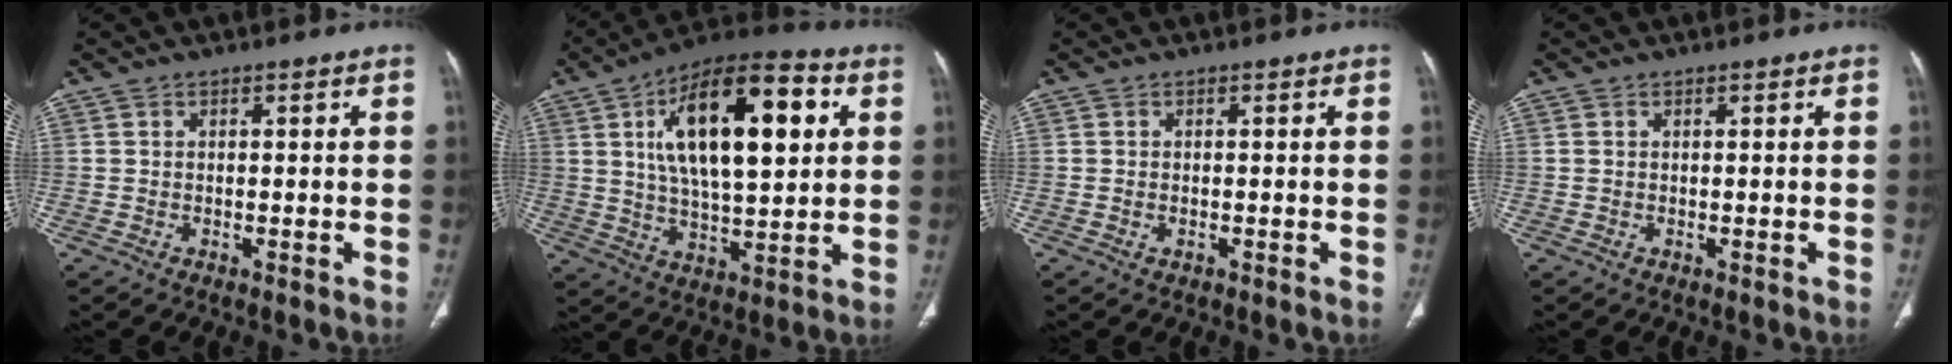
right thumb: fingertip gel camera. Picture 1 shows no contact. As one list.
[{"total": 22.0, "force": [6.1, 9.4, 19.0], "torque": [-0.283, 0.000, 0.093]}, {"total": 0.6, "force": [-0.2, 0.4, 0.4], "torque": [-0.011, 0.003, -0.001]}, {"total": 0.0}]